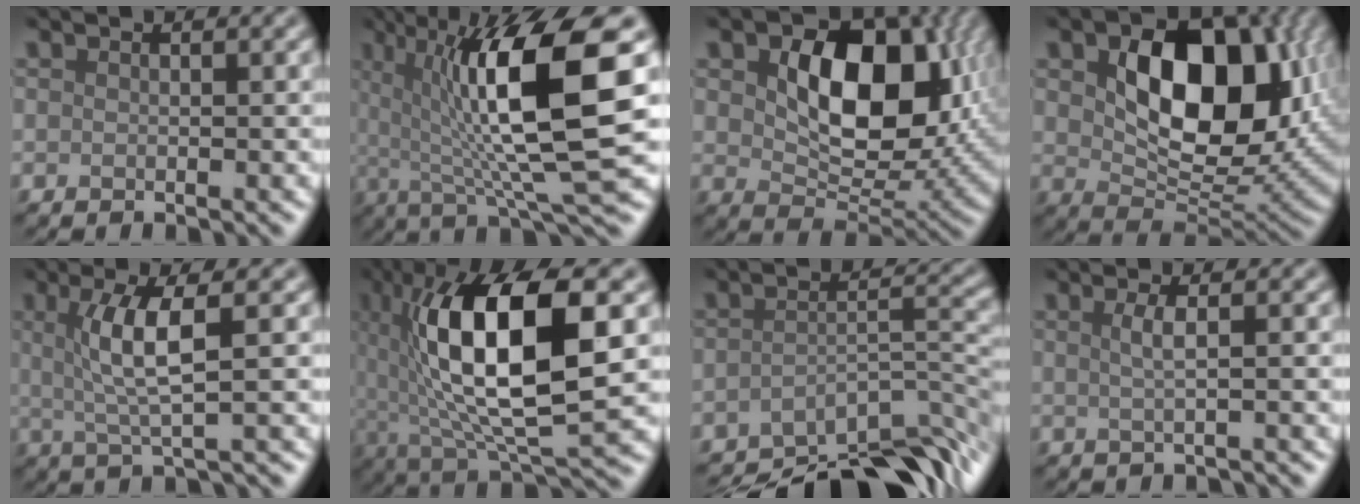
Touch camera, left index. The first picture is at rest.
{"total": 12.4, "force": [2.1, 2.8, 11.9], "torque": [-0.176, -0.001, 0.040]}
{"total": 11.4, "force": [2.2, 7.3, 8.5], "torque": [-0.132, -0.005, 0.041]}
{"total": 11.9, "force": [2.4, 7.5, 9.0], "torque": [-0.136, -0.008, 0.050]}
{"total": 4.6, "force": [0.8, 0.9, 4.4], "torque": [-0.081, 0.003, 0.017]}
{"total": 13.1, "force": [2.0, 4.7, 12.0], "torque": [-0.198, -0.002, 0.036]}
{"total": 10.0, "force": [-8.0, 2.4, 5.5], "torque": [-0.072, -0.002, -0.131]}
{"total": 1.9, "force": [0.0, 0.7, 1.8], "torque": [-0.023, 0.004, -0.004]}